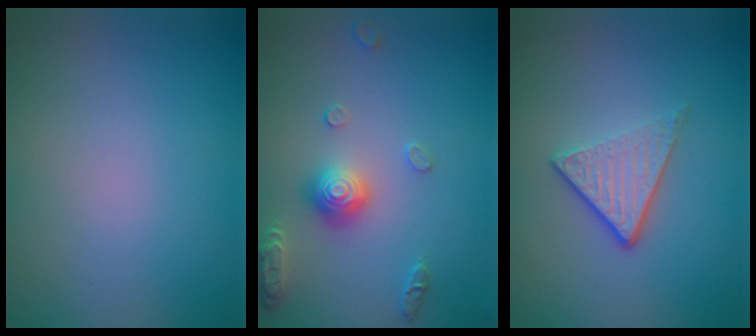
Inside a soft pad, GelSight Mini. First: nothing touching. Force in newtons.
{"total": 2.9, "press": 2.9, "slide": 0.2}
{"total": 3.5, "press": 2.5, "slide": 2.5}